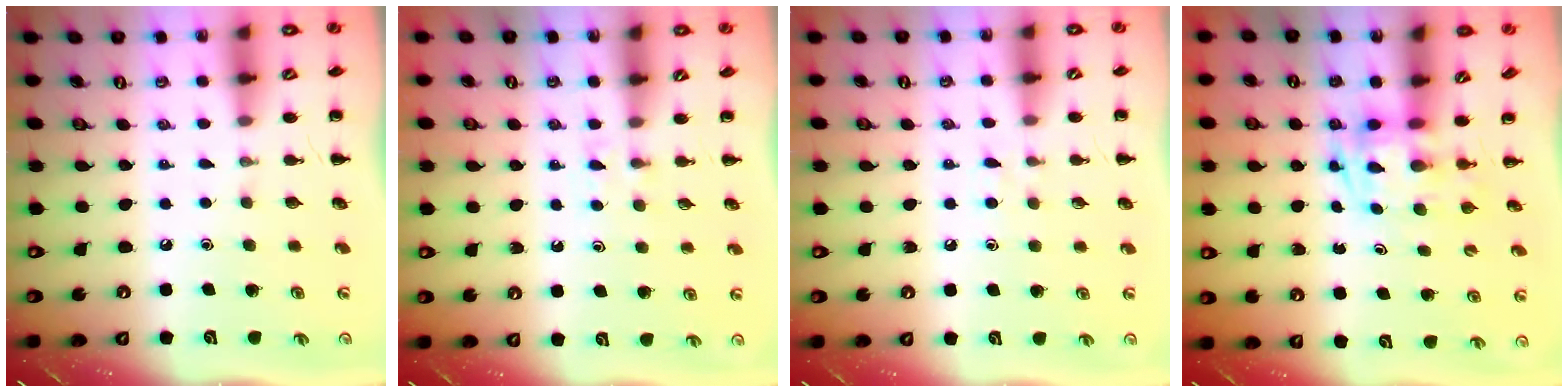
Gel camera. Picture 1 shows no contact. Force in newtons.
{"total": 2.8, "press": 2.5, "slide": 1.1}
{"total": 3.5, "press": 3.2, "slide": 1.6}
{"total": 2.8, "press": 2.7, "slide": 0.7}